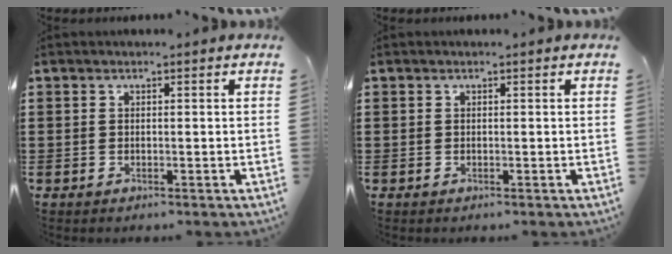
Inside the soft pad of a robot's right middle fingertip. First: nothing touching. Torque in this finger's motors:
{"motor_torque": [-0.05, 0.03, 0.11, -0.01]}